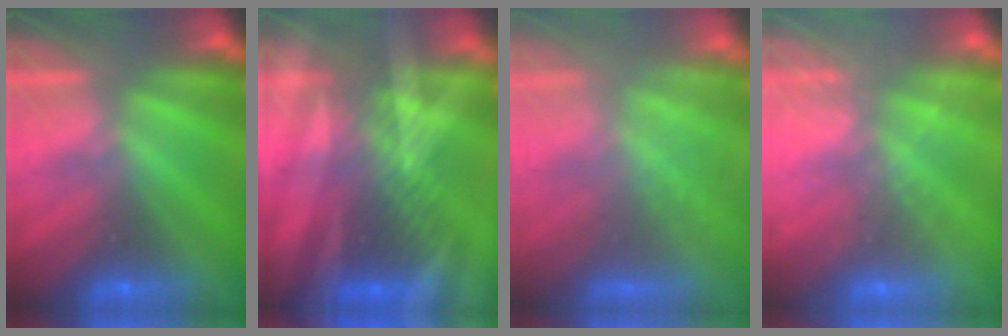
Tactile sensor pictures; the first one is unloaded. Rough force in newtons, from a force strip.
{"total": 3.0}
{"total": 2.8}
{"total": 2.1}